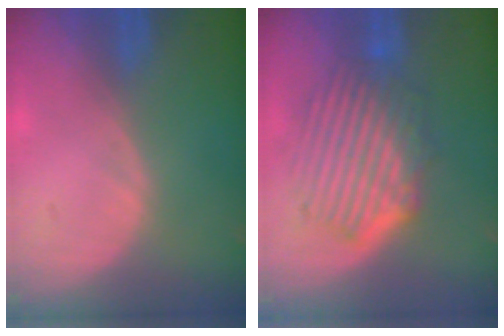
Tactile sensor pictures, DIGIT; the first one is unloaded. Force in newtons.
{"total": 9.4, "press": 8.4, "slide": 4.4}